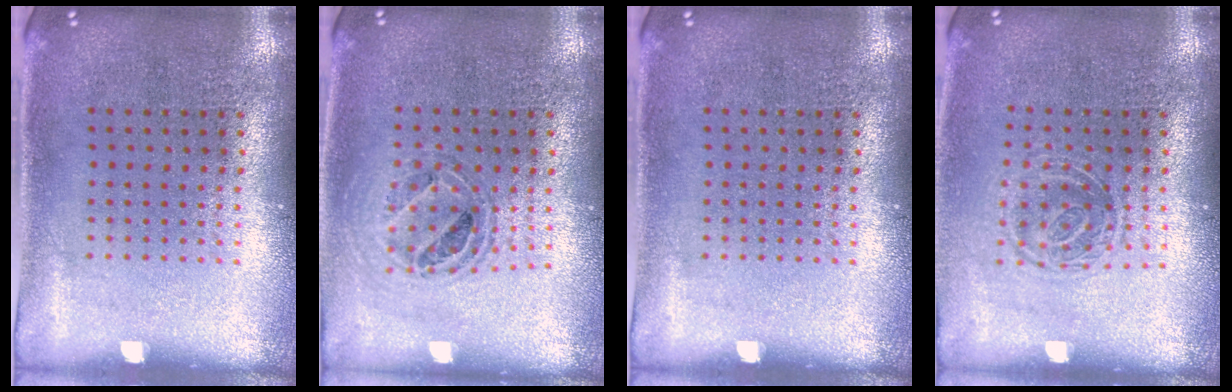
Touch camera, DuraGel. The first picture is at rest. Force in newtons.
{"total": 0.8, "press": 0.8, "slide": 0.1}
{"total": 0.0}
{"total": 1.4, "press": 1.1, "slide": 0.9}